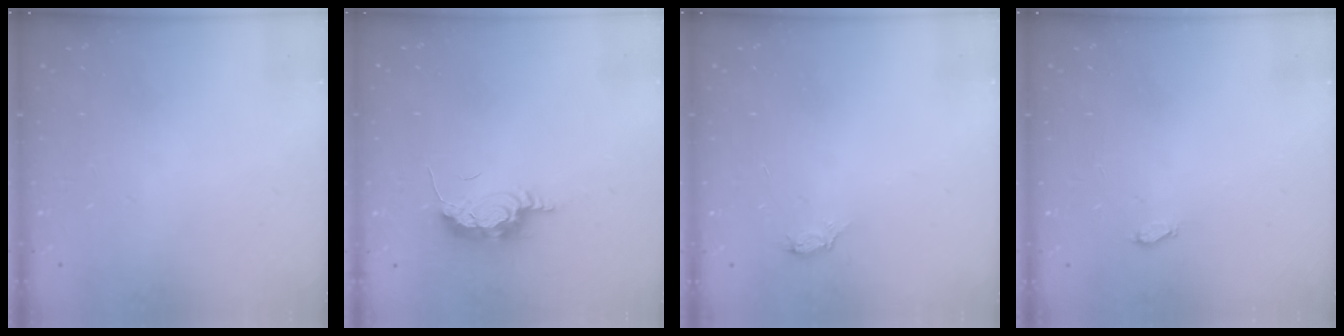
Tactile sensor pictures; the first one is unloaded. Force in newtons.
{"total": 7.6, "press": 7.4, "slide": 1.6}
{"total": 3.3, "press": 3.3, "slide": 0.4}
{"total": 2.3, "press": 2.0, "slide": 1.2}